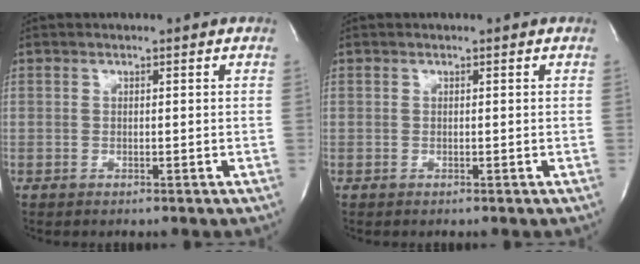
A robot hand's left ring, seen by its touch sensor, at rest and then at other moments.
{"total": 0.0}